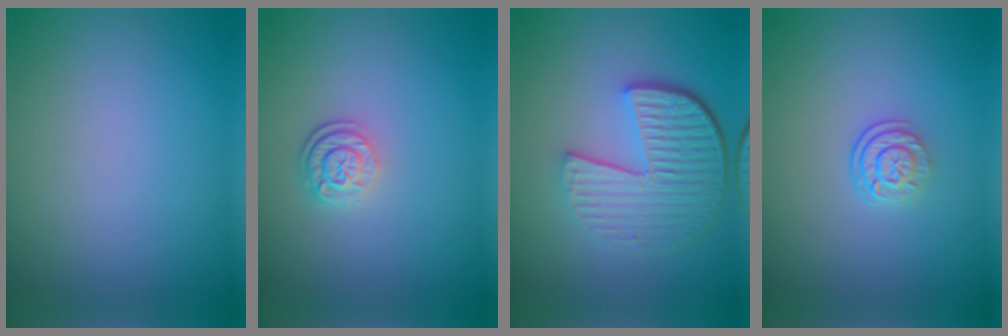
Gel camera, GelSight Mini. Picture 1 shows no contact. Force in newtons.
{"total": 2.6, "press": 1.9, "slide": 1.7}
{"total": 6.3, "press": 4.5, "slide": 4.5}
{"total": 2.4, "press": 1.8, "slide": 1.7}